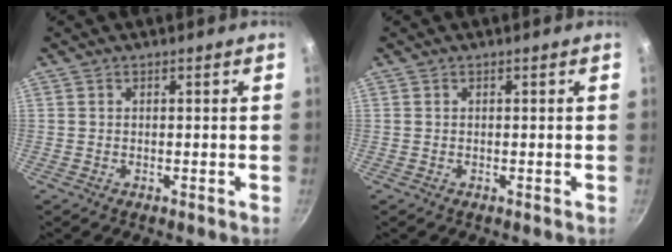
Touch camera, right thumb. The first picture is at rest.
{"total": 0.0}